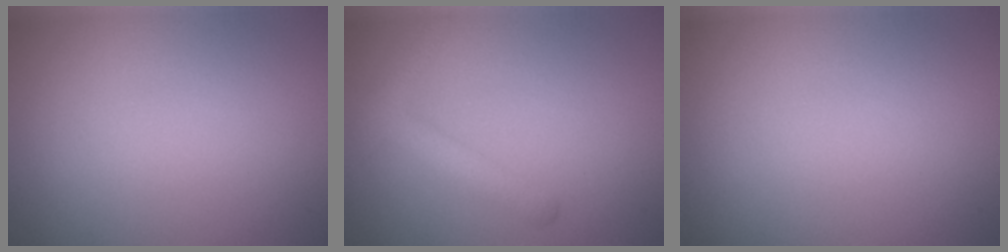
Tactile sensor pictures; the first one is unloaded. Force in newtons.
{"total": 2.3, "press": 2.3, "slide": 0.1}
{"total": 0.0}